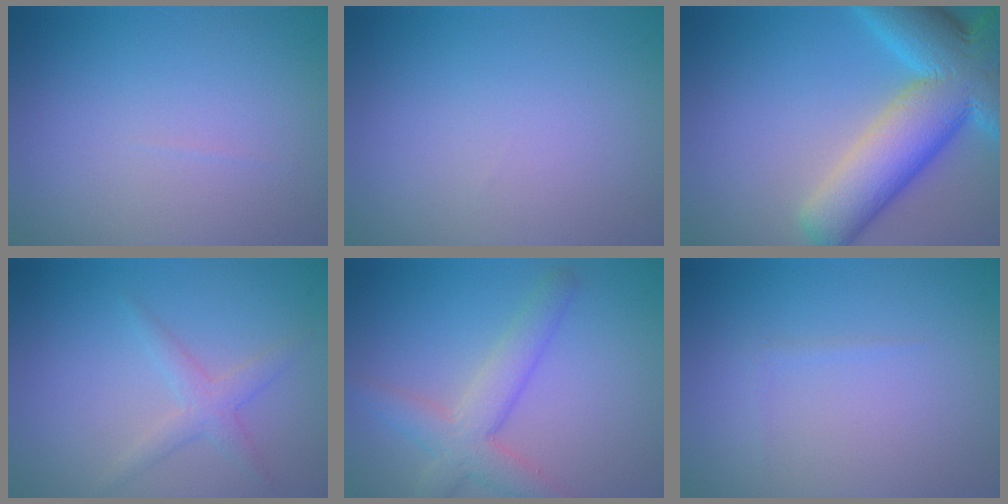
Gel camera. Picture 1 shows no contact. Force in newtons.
{"total": 0.0}
{"total": 12.5, "press": 12.5, "slide": 0.5}
{"total": 2.1, "press": 2.1, "slide": 0.0}
{"total": 4.6, "press": 4.6, "slide": 0.3}
{"total": 0.5, "press": 0.5, "slide": 0.1}